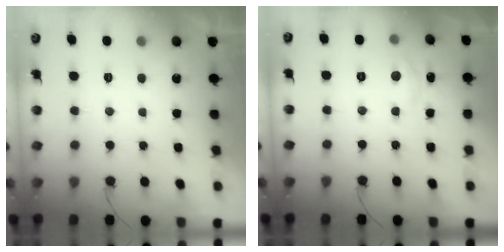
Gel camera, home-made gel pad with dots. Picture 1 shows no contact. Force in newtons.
{"total": 4.6, "press": 4.6, "slide": 0.4}